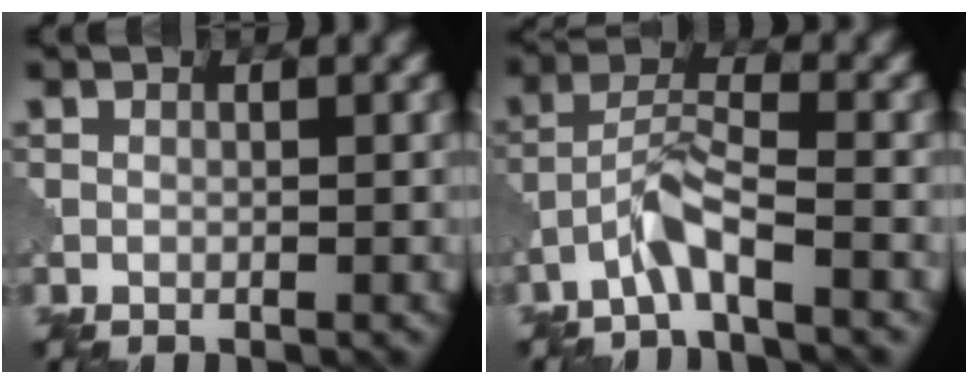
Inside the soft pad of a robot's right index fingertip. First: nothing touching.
{"total": 3.5, "force": [-2.4, 0.4, 2.6], "torque": [-0.057, 0.014, -0.052]}